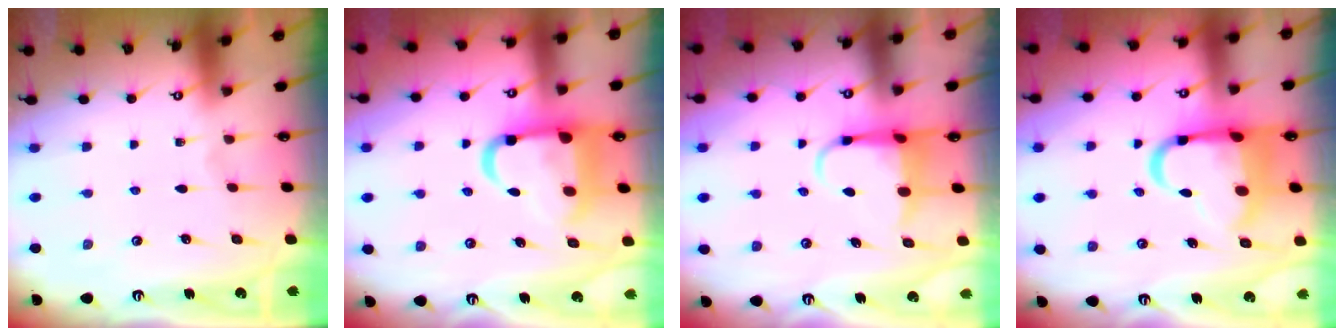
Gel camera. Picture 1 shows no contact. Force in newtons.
{"total": 13.6, "press": 13.5, "slide": 1.6}
{"total": 5.5, "press": 5.5, "slide": 0.9}
{"total": 13.6, "press": 13.2, "slide": 2.9}